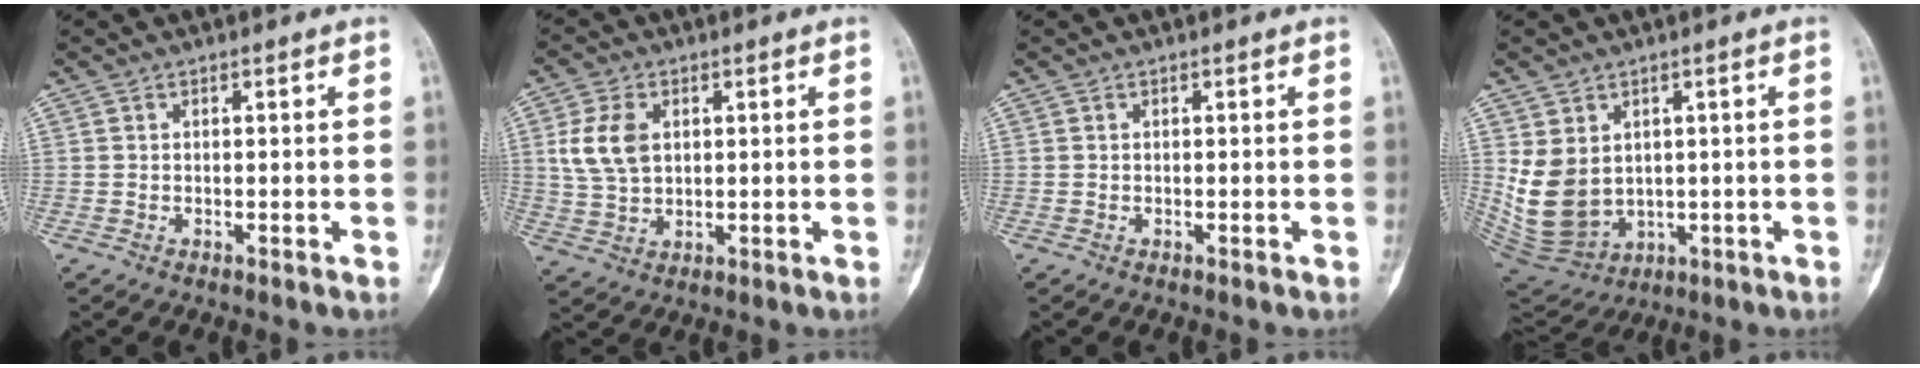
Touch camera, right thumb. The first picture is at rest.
{"total": 8.2, "force": [2.0, 5.4, 5.8], "torque": [-0.113, -0.002, 0.045]}
{"total": 0.0}
{"total": 10.6, "force": [1.3, 8.5, 6.3], "torque": [-0.102, -0.009, 0.058]}